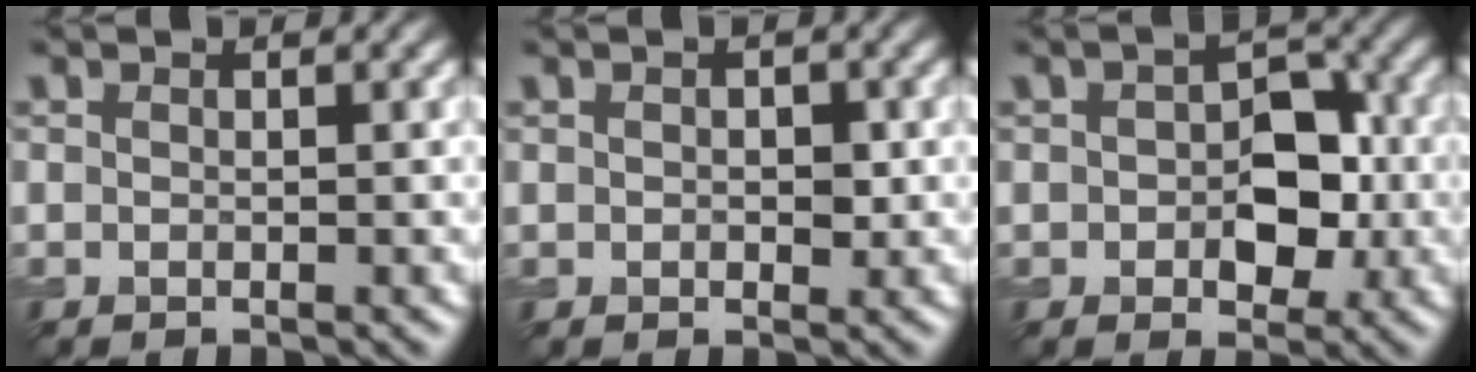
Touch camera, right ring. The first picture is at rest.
{"total": 1.1, "force": [0.4, 0.6, 0.9], "torque": [-0.012, 0.004, 0.009]}
{"total": 5.1, "force": [-0.1, 3.2, 3.9], "torque": [-0.050, 0.002, 0.000]}